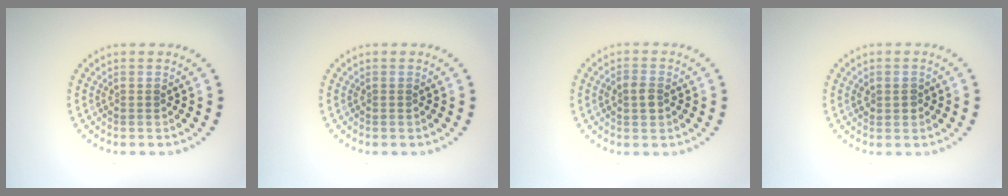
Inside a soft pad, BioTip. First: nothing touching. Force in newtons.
{"total": 0.0}
{"total": 1.7, "press": 1.7, "slide": 0.2}
{"total": 1.4, "press": 1.3, "slide": 0.4}